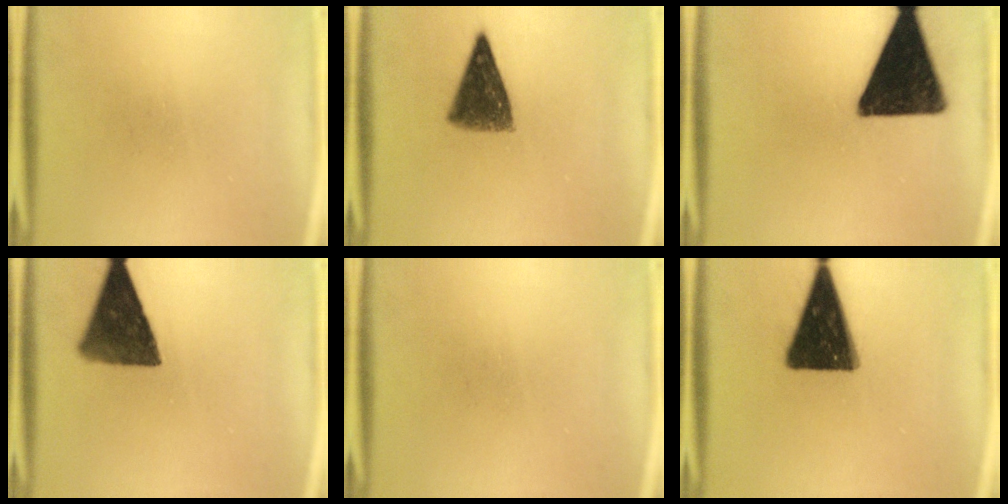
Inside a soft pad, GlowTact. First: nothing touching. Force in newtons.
{"total": 8.4}
{"total": 18.8}
{"total": 11.9}
{"total": 0.0}
{"total": 17.2}